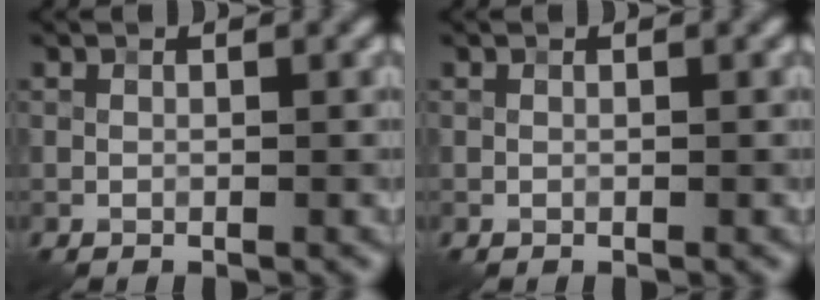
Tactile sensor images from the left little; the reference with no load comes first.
{"total": 0.0}